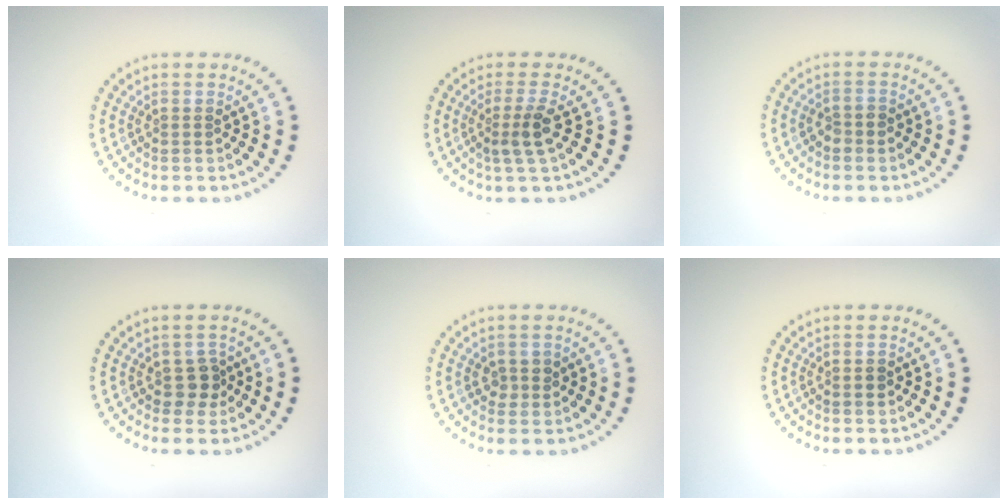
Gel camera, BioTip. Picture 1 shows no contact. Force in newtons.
{"total": 2.4, "press": 1.8, "slide": 1.6}
{"total": 1.4, "press": 1.3, "slide": 0.5}
{"total": 1.7, "press": 1.5, "slide": 0.9}
{"total": 1.4, "press": 1.4, "slide": 0.4}
{"total": 0.8, "press": 0.8, "slide": 0.1}